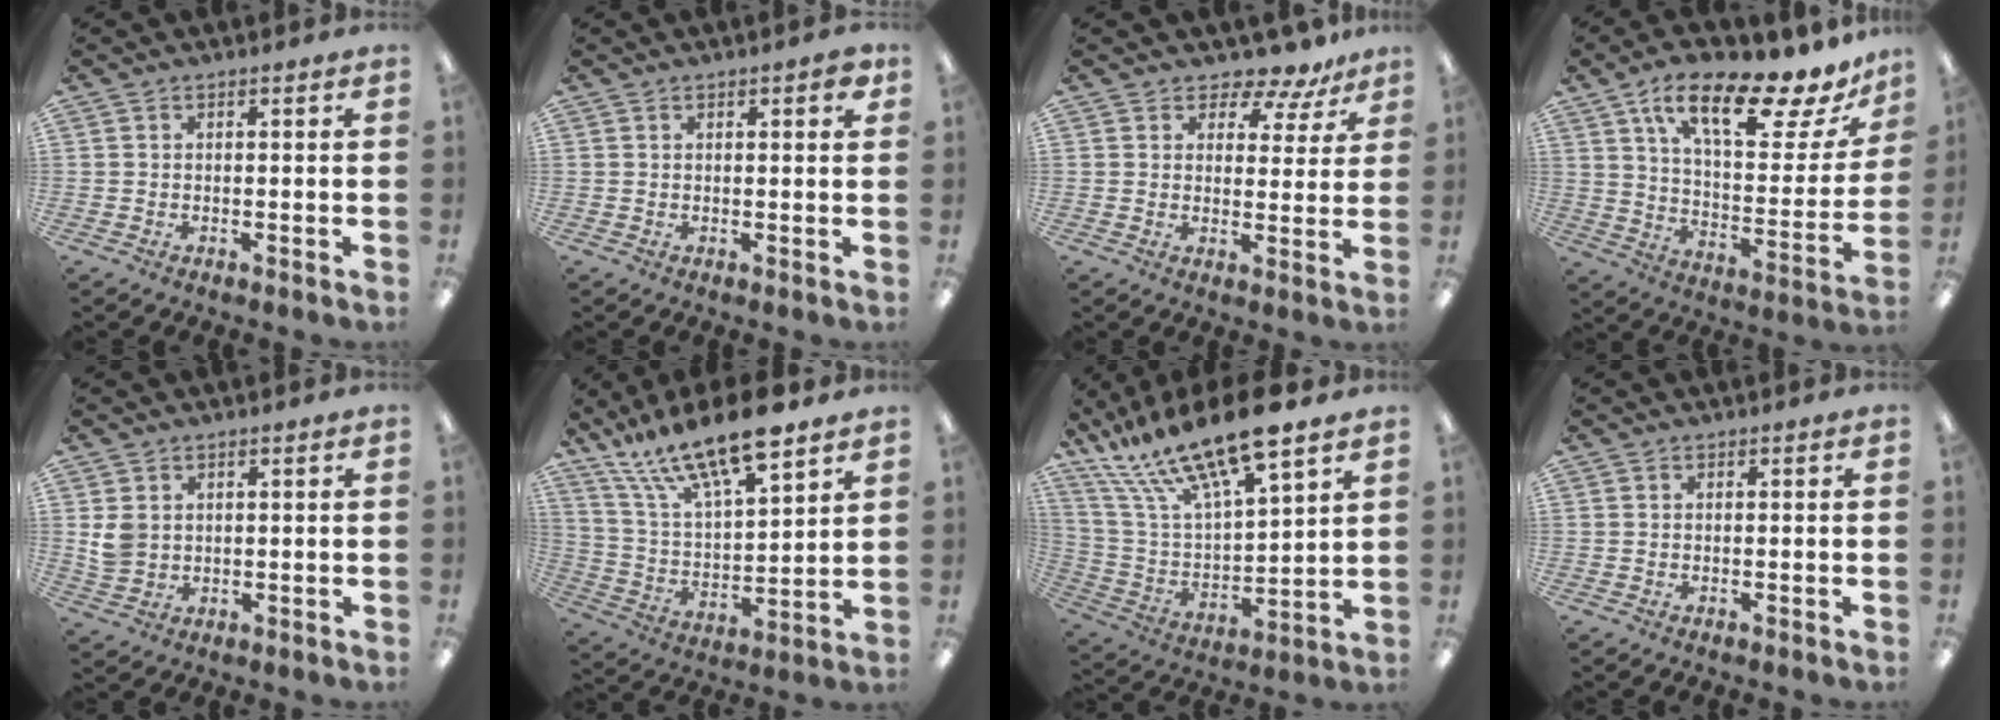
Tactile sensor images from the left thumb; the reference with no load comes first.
{"total": 2.6, "force": [1.4, 0.8, 2.0], "torque": [-0.017, -0.006, 0.017]}
{"total": 5.9, "force": [5.2, 2.4, 1.5], "torque": [-0.013, -0.046, 0.089]}
{"total": 20.1, "force": [13.1, 6.5, 13.8], "torque": [-0.220, -0.076, 0.214]}
{"total": 4.2, "force": [1.4, 3.5, 1.8], "torque": [-0.032, 0.002, 0.029]}
{"total": 18.2, "force": [14.5, 4.9, 10.0], "torque": [-0.193, -0.089, 0.253]}
{"total": 19.5, "force": [16.0, 3.7, 10.5], "torque": [-0.225, -0.111, 0.279]}
{"total": 0.0}